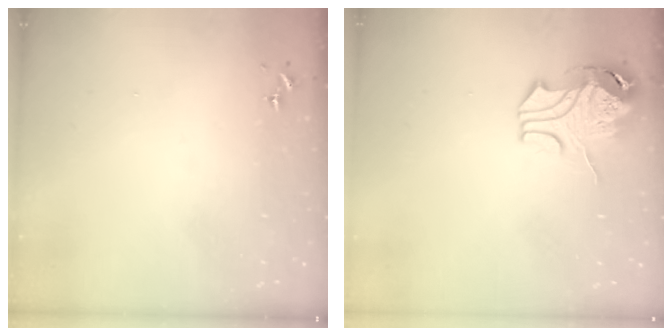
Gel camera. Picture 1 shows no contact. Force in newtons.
{"total": 10.8, "press": 10.7, "slide": 1.3}